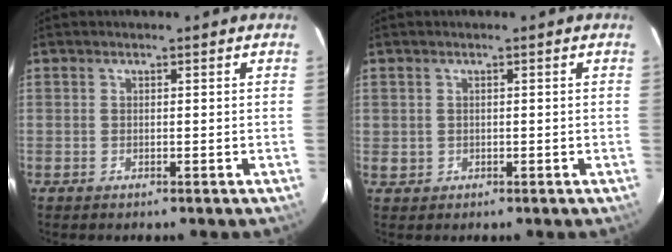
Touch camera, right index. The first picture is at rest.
{"total": 1.1, "force": [0.0, 1.1, 0.2], "torque": [-0.003, 0.002, 0.005]}